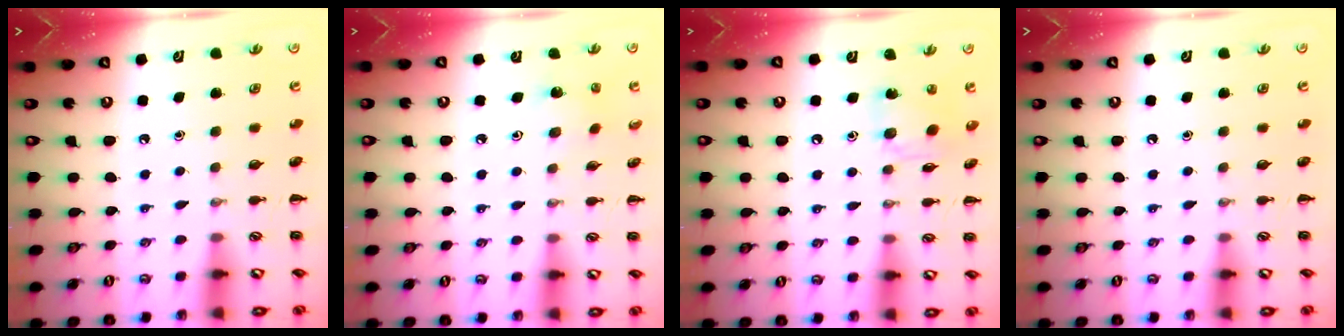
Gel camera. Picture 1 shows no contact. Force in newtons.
{"total": 2.0, "press": 1.9, "slide": 0.6}
{"total": 6.9, "press": 6.9, "slide": 0.5}
{"total": 0.0}